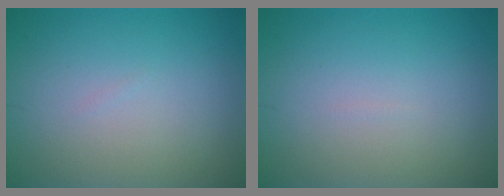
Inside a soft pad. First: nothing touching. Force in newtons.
{"total": 0.0}